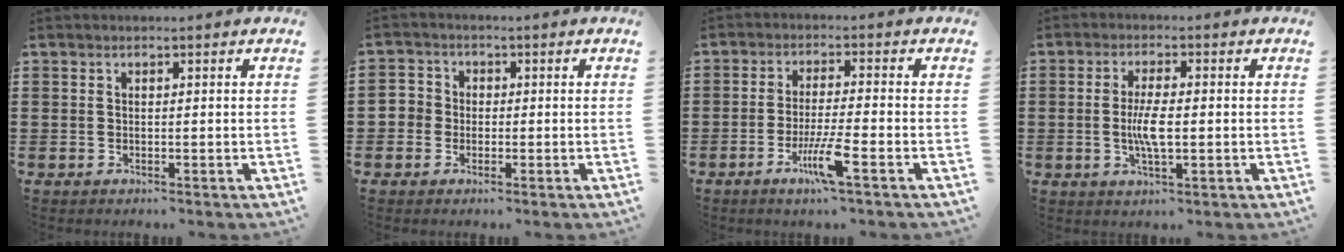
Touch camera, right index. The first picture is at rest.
{"total": 2.8, "force": [-0.8, 2.6, 0.6], "torque": [-0.031, 0.006, -0.022]}
{"total": 6.4, "force": [-3.1, 0.3, 5.6], "torque": [-0.110, -0.013, -0.057]}
{"total": 5.0, "force": [-0.5, 1.2, 4.8], "torque": [-0.098, -0.007, -0.014]}